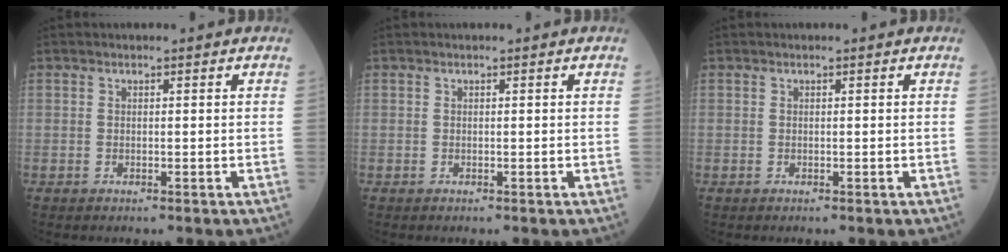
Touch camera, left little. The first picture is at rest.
{"total": 0.0}
{"total": 0.0}